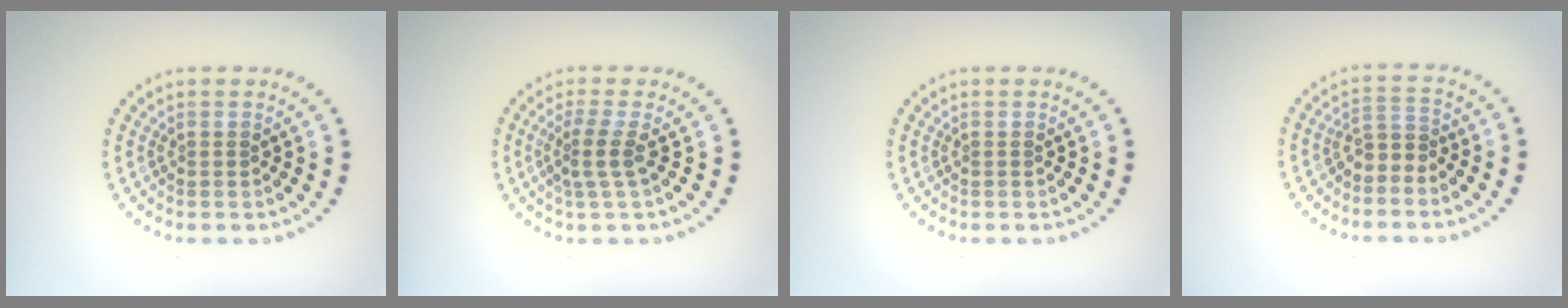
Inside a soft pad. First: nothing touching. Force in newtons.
{"total": 2.2, "press": 1.5, "slide": 1.6}
{"total": 0.0}
{"total": 1.7, "press": 1.4, "slide": 1.0}